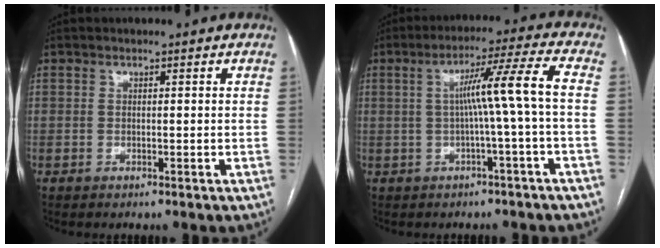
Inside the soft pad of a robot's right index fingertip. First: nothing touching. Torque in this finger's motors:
{"motor_torque": [1.13, 0.00, 0.52, 0.13]}